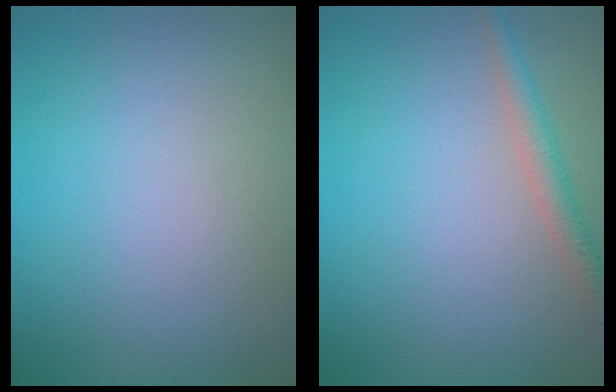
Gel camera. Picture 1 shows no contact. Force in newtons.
{"total": 2.3, "press": 2.3, "slide": 0.1}